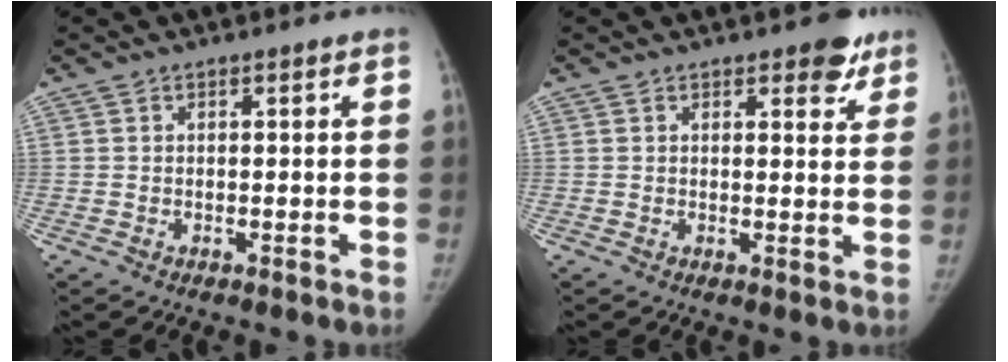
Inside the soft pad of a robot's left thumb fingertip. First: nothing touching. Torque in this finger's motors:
{"motor_torque": [1.24, 0.56, 0.71, -0.42, 0.13]}